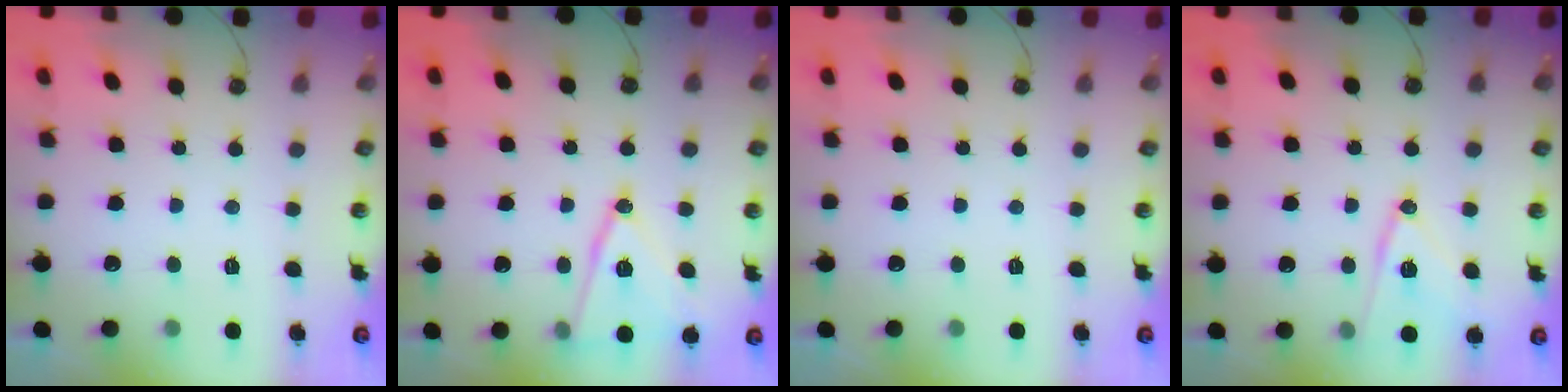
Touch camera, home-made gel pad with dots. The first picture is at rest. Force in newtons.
{"total": 14.1, "press": 13.7, "slide": 3.3}
{"total": 0.0}
{"total": 12.9, "press": 12.6, "slide": 2.8}